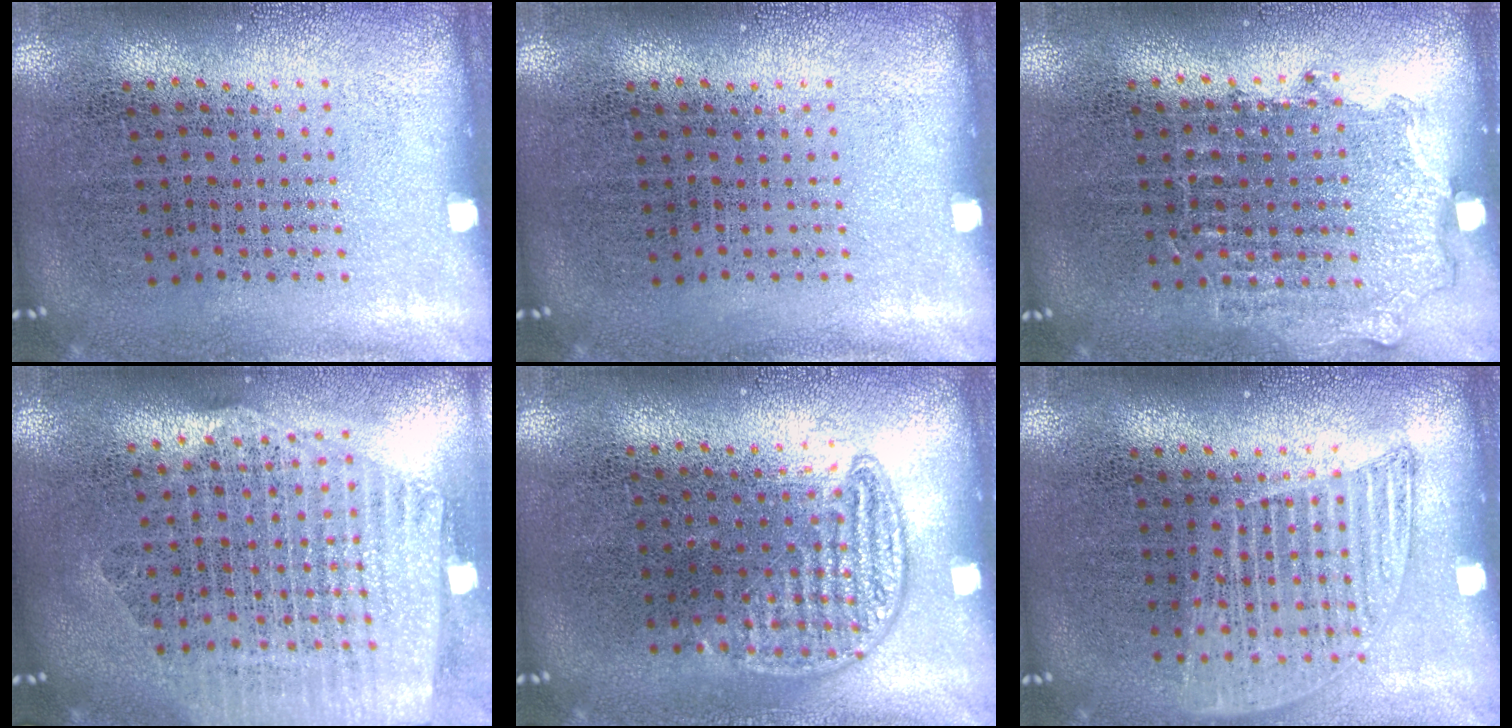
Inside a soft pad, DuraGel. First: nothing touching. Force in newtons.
{"total": 0.0}
{"total": 0.8, "press": 0.8, "slide": 0.2}
{"total": 2.5, "press": 2.2, "slide": 1.1}
{"total": 0.8, "press": 0.7, "slide": 0.4}
{"total": 1.2, "press": 1.1, "slide": 0.4}